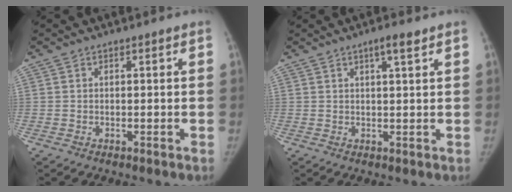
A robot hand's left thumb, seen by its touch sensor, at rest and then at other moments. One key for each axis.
{"total": 3.1, "fx": 1.9, "fy": 0.4, "fz": 2.5, "tx": -0.040, "ty": -0.008, "tz": 0.032}